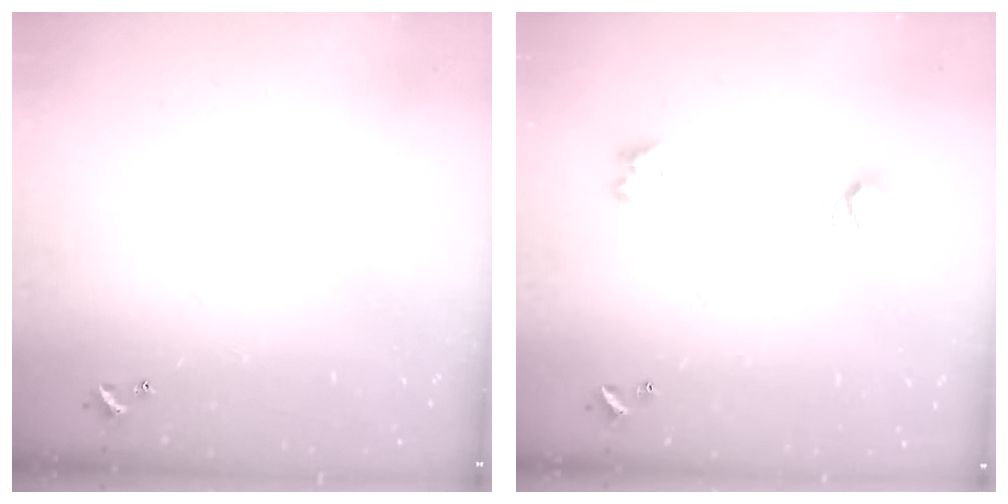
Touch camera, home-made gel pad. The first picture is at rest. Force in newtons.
{"total": 2.0, "press": 1.9, "slide": 0.5}